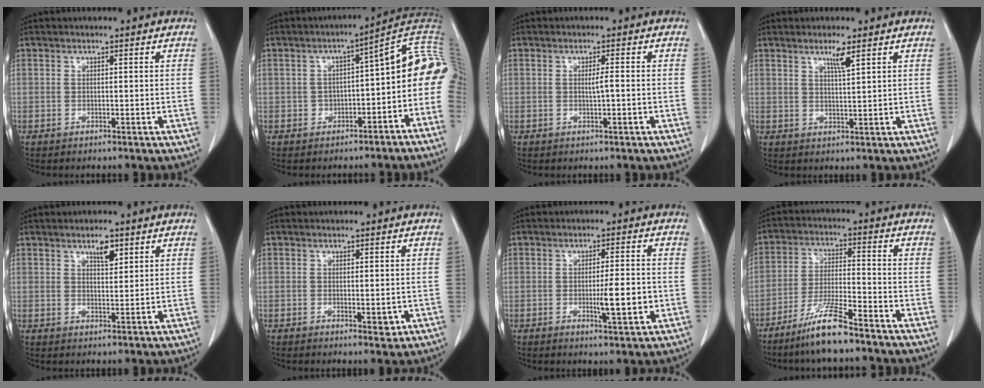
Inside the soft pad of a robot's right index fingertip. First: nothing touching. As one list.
[{"total": 11.5, "force": [-2.0, 5.1, 10.1], "torque": [-0.126, 0.051, -0.025]}, {"total": 1.6, "force": [-0.2, -0.1, 1.6], "torque": [-0.027, 0.002, -0.004]}, {"total": 2.9, "force": [1.8, -0.2, 2.3], "torque": [-0.045, -0.005, 0.034]}, {"total": 3.1, "force": [1.9, 1.0, 2.2], "torque": [-0.038, -0.003, 0.033]}, {"total": 2.2, "force": [-0.5, 0.7, 2.0], "torque": [-0.027, -0.005, -0.002]}, {"total": 5.8, "force": [-1.2, 0.6, 5.7], "torque": [-0.088, -0.006, -0.015]}, {"total": 8.8, "force": [-6.6, 0.3, 5.7], "torque": [-0.115, -0.022, -0.128]}]